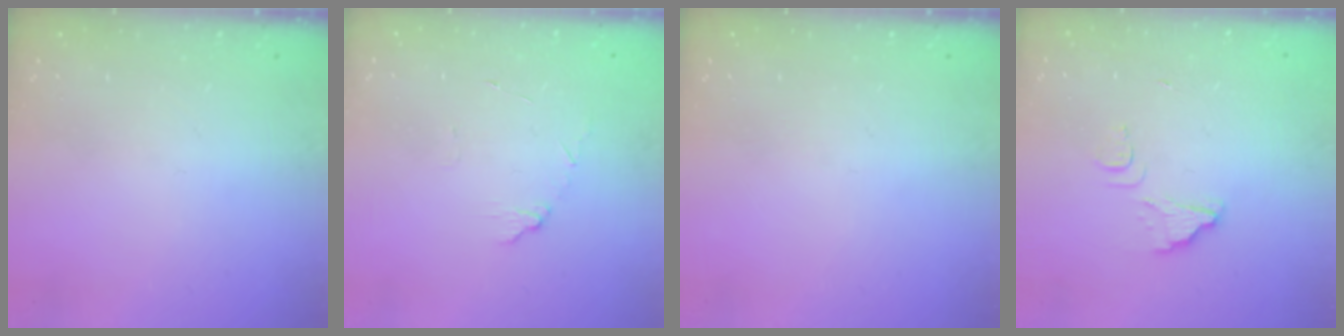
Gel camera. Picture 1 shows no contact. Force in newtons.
{"total": 5.8, "press": 5.7, "slide": 0.5}
{"total": 0.0}
{"total": 5.5, "press": 5.5, "slide": 0.5}